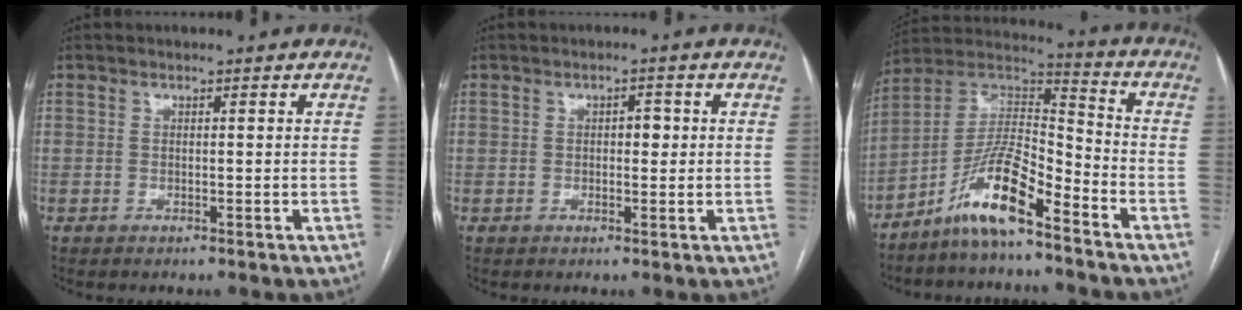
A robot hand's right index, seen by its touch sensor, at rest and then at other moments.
{"total": 2.1, "force": [0.2, 1.1, 1.7], "torque": [-0.024, 0.009, 0.003]}
{"total": 11.9, "force": [-7.8, 2.1, 8.7], "torque": [-0.172, 0.018, -0.147]}